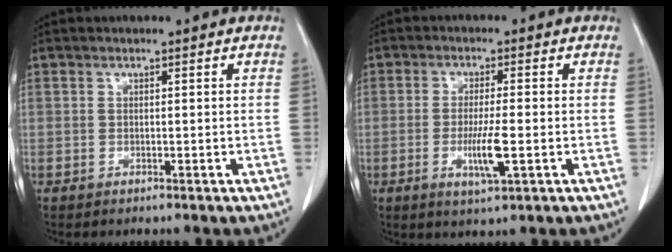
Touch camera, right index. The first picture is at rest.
{"total": 5.8, "force": [-1.5, 0.4, 5.6], "torque": [-0.109, -0.013, -0.025]}